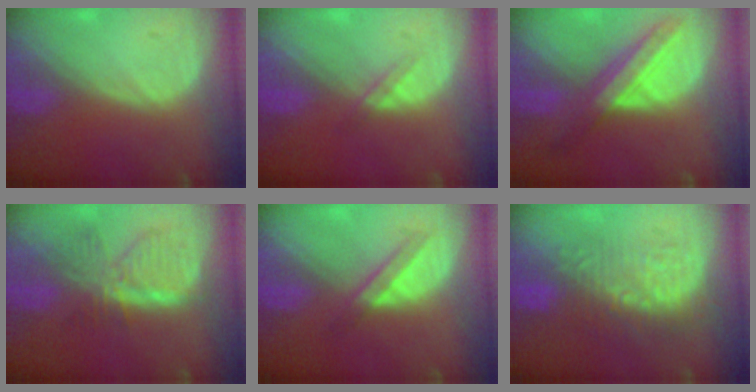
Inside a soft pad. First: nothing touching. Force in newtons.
{"total": 1.5, "press": 1.5, "slide": 0.1}
{"total": 8.0, "press": 7.1, "slide": 3.6}
{"total": 7.7, "press": 6.9, "slide": 3.3}
{"total": 3.6, "press": 3.4, "slide": 1.1}
{"total": 8.7, "press": 8.4, "slide": 2.5}